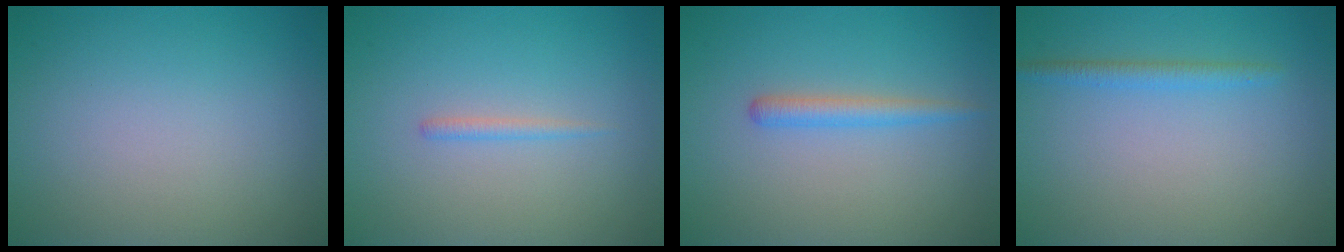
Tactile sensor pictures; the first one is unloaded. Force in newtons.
{"total": 0.8, "press": 0.8, "slide": 0.1}
{"total": 1.7, "press": 1.7, "slide": 0.2}
{"total": 1.5, "press": 1.5, "slide": 0.2}